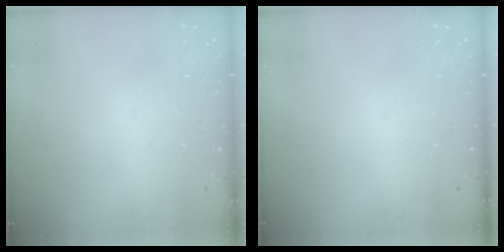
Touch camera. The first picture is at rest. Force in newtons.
{"total": 0.0}